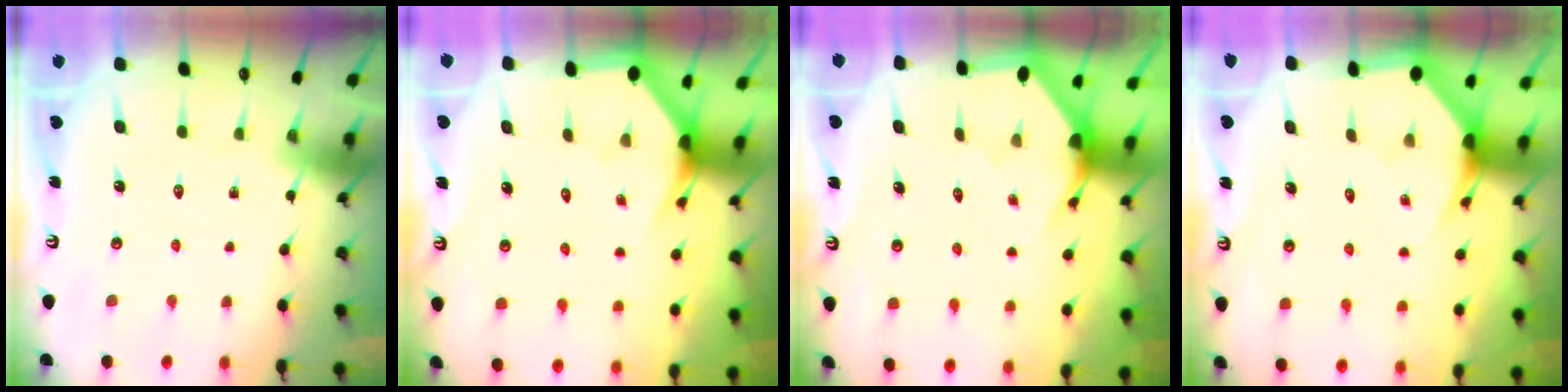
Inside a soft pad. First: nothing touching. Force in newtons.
{"total": 2.7, "press": 2.7, "slide": 0.1}
{"total": 3.0, "press": 3.0, "slide": 0.1}
{"total": 2.8, "press": 2.8, "slide": 0.0}